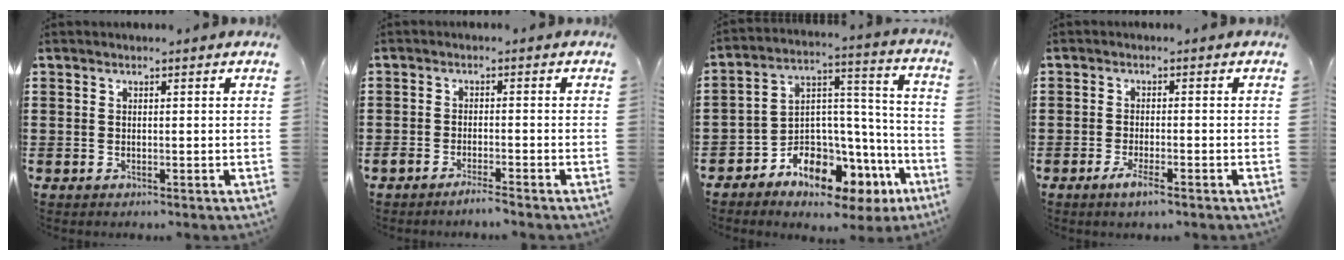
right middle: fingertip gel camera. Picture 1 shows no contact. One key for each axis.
{"total": 2.0, "fx": -1.8, "fy": -0.1, "fz": 0.8, "tx": -0.015, "ty": -0.001, "tz": -0.033}
{"total": 8.0, "fx": -6.4, "fy": 4.0, "fz": 2.5, "tx": -0.057, "ty": 0.001, "tz": -0.120}
{"total": 2.7, "fx": -1.7, "fy": 0.4, "fz": 2.0, "tx": -0.039, "ty": 0.000, "tz": -0.033}